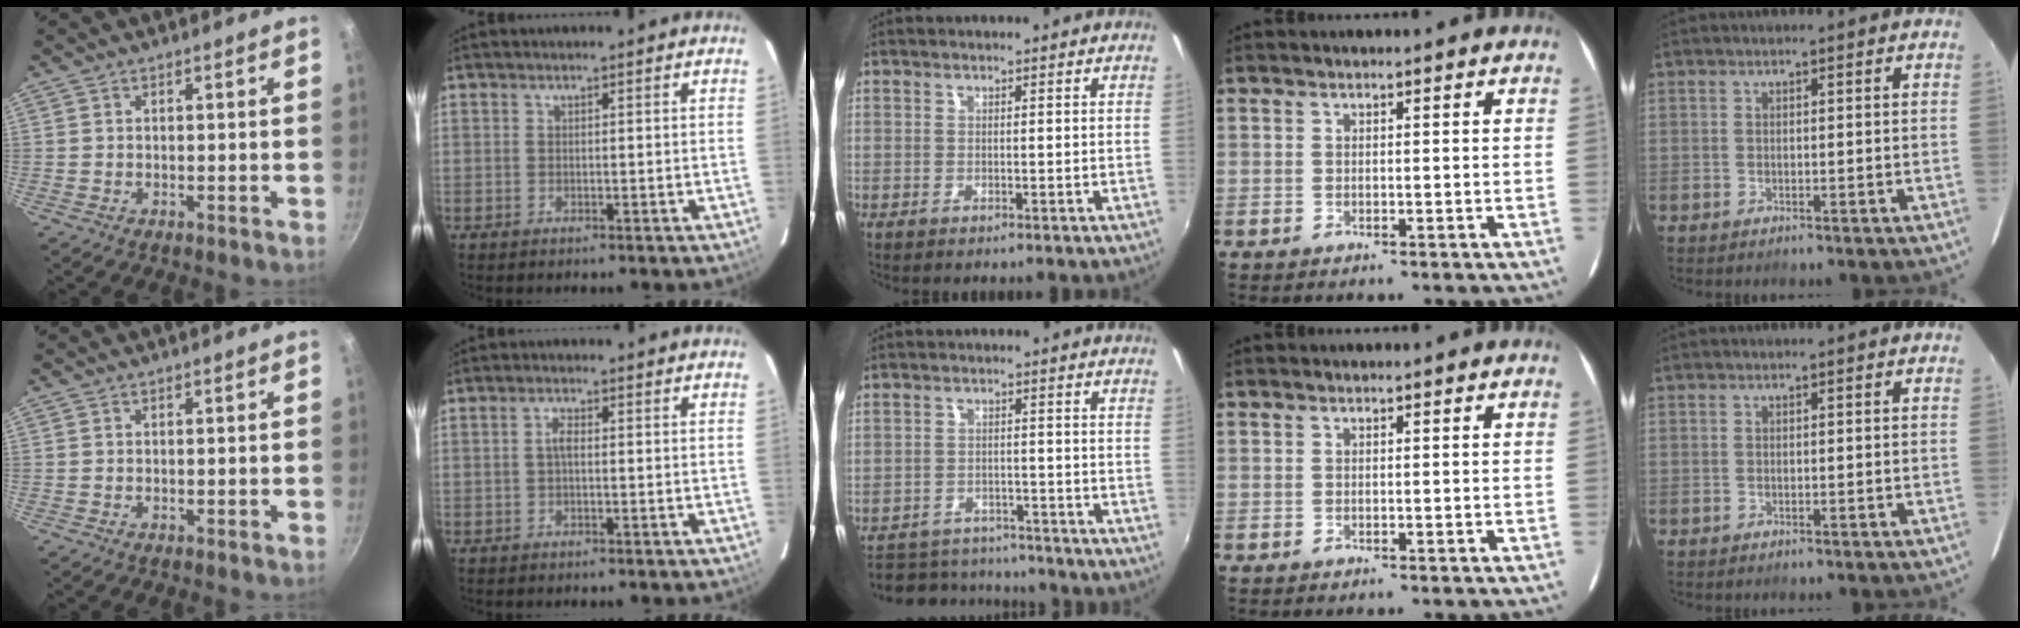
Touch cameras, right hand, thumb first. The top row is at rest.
{"index": {"total": 1.7, "force": [-0.1, 0.7, 1.5], "torque": [-0.031, 0.007, -0.004]}, "middle": {"total": 11.9, "force": [-10.7, 4.2, 2.9], "torque": [-0.076, 0.010, -0.153]}}